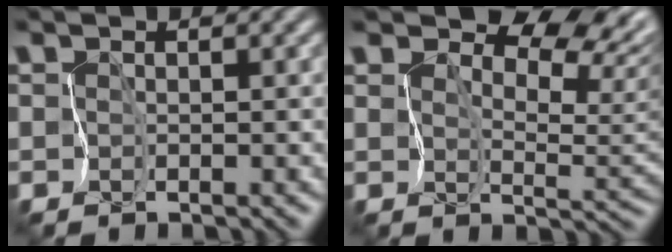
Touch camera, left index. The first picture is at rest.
{"total": 9.0, "force": [7.3, 3.0, 4.3], "torque": [-0.072, 0.001, 0.114]}